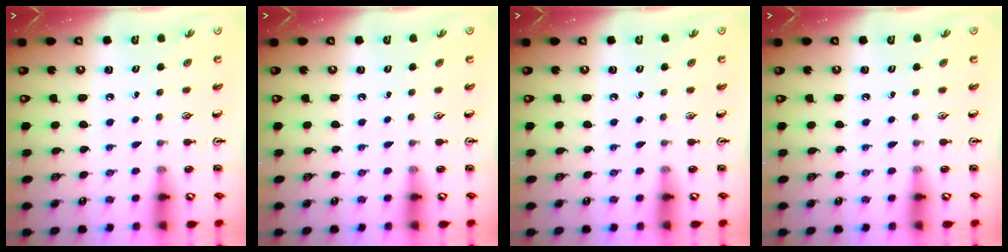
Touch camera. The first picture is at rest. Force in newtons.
{"total": 0.0}
{"total": 0.0}
{"total": 0.0}